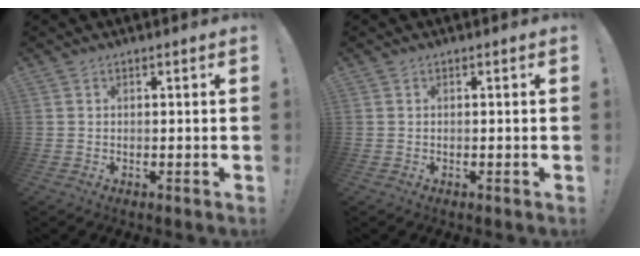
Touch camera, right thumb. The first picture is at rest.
{"total": 0.0}